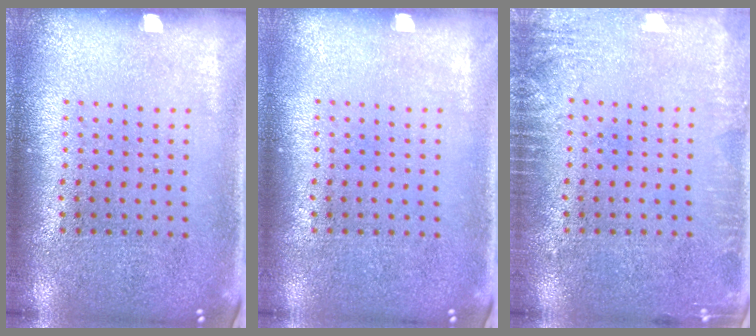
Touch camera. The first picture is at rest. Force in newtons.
{"total": 0.0}
{"total": 2.3, "press": 2.2, "slide": 0.2}